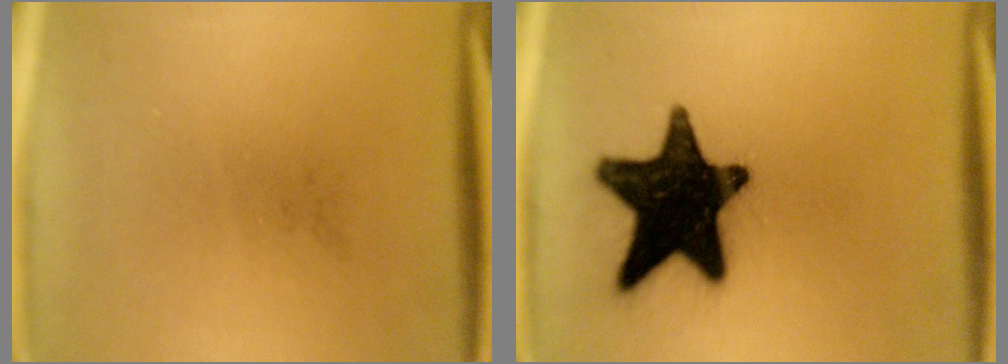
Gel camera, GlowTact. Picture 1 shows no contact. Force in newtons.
{"total": 19.6}